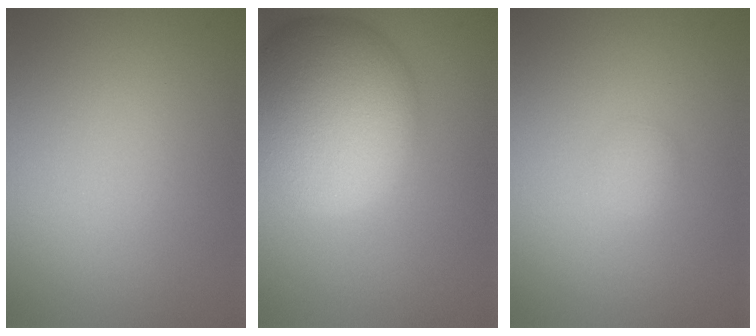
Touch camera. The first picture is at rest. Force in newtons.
{"total": 12.5, "press": 12.4, "slide": 0.9}
{"total": 1.0, "press": 1.0, "slide": 0.0}